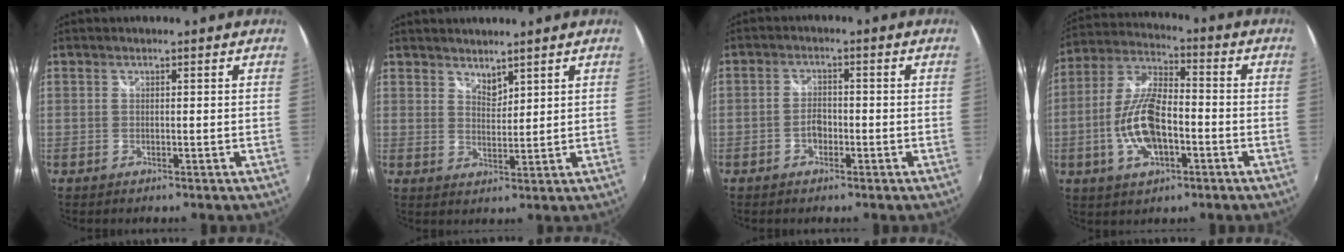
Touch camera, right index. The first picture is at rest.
{"total": 3.0, "force": [2.8, 0.9, 0.8], "torque": [-0.009, -0.001, 0.049]}
{"total": 2.9, "force": [-1.2, 1.8, 1.8], "torque": [-0.033, 0.004, -0.024]}
{"total": 13.1, "force": [-3.6, 5.8, 11.2], "torque": [-0.237, 0.004, -0.067]}